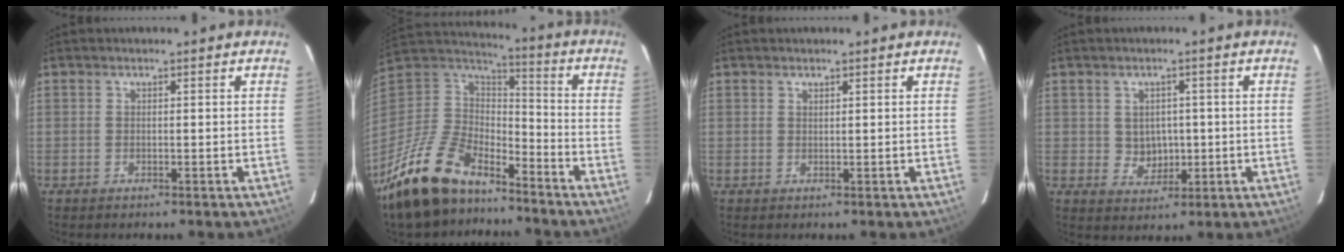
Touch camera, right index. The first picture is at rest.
{"total": 21.0, "force": [-15.5, 9.2, 10.7], "torque": [-0.244, -0.015, -0.273]}
{"total": 0.6, "force": [0.5, 0.2, 0.1], "torque": [-0.003, 0.001, 0.010]}
{"total": 4.5, "force": [0.0, 4.2, 1.8], "torque": [-0.034, 0.007, 0.011]}